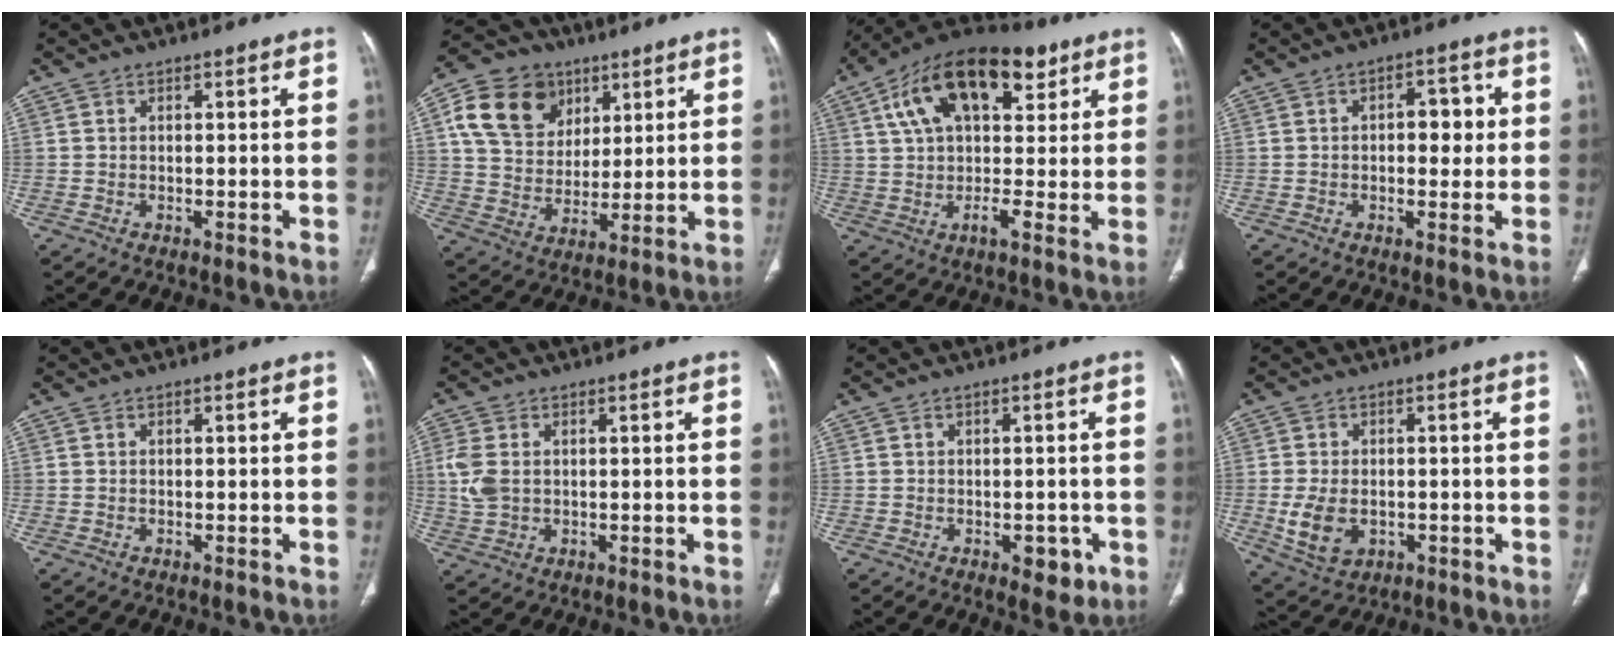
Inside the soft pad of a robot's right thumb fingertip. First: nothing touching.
{"total": 15.6, "force": [6.7, 12.1, 7.3], "torque": [-0.112, -0.005, 0.124]}
{"total": 20.6, "force": [8.6, 10.6, 15.4], "torque": [-0.239, 0.012, 0.137]}
{"total": 6.0, "force": [0.5, 3.5, 4.8], "torque": [-0.040, 0.009, 0.004]}
{"total": 0.0}
{"total": 5.5, "force": [0.7, 3.8, 4.0], "torque": [-0.103, 0.003, 0.019]}
{"total": 4.1, "force": [-1.6, 2.3, 3.0], "torque": [-0.014, 0.002, -0.014]}
{"total": 7.6, "force": [-1.5, 5.2, 5.3], "torque": [-0.095, -0.001, -0.013]}